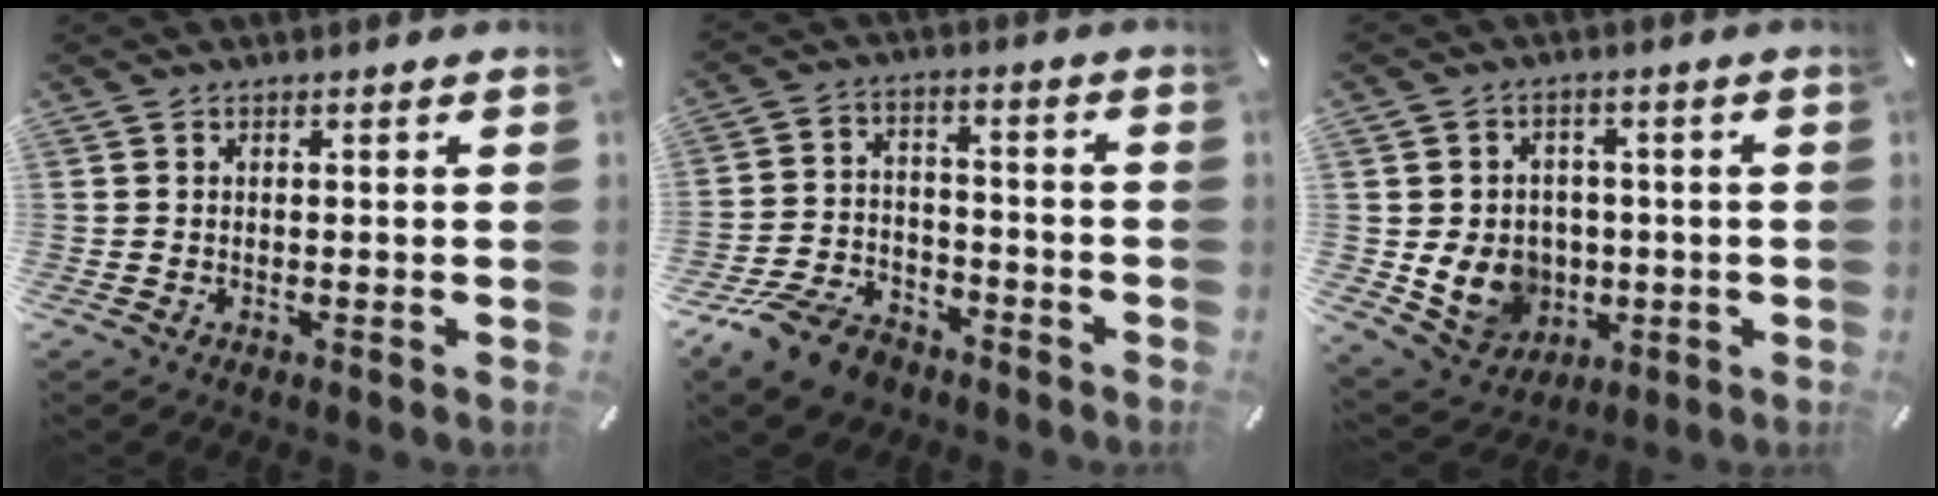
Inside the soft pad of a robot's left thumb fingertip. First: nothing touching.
{"total": 11.1, "force": [-8.2, 5.9, 4.7], "torque": [-0.089, 0.047, -0.154]}
{"total": 11.1, "force": [-1.8, 9.9, 4.7], "torque": [-0.100, 0.007, -0.025]}